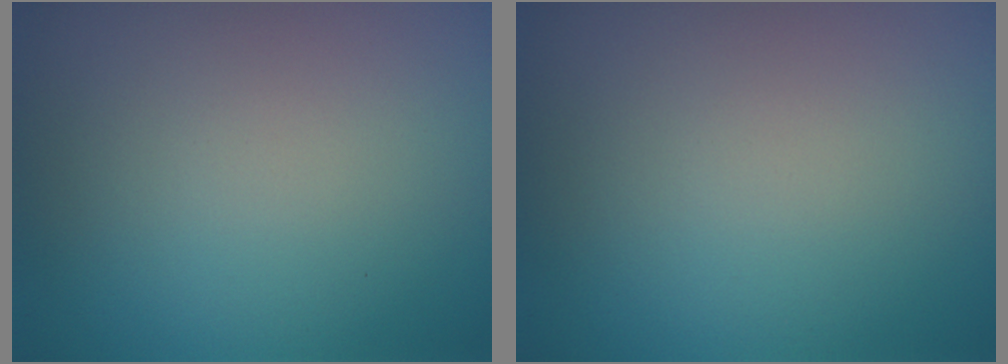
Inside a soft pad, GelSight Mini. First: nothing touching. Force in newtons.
{"total": 0.0}